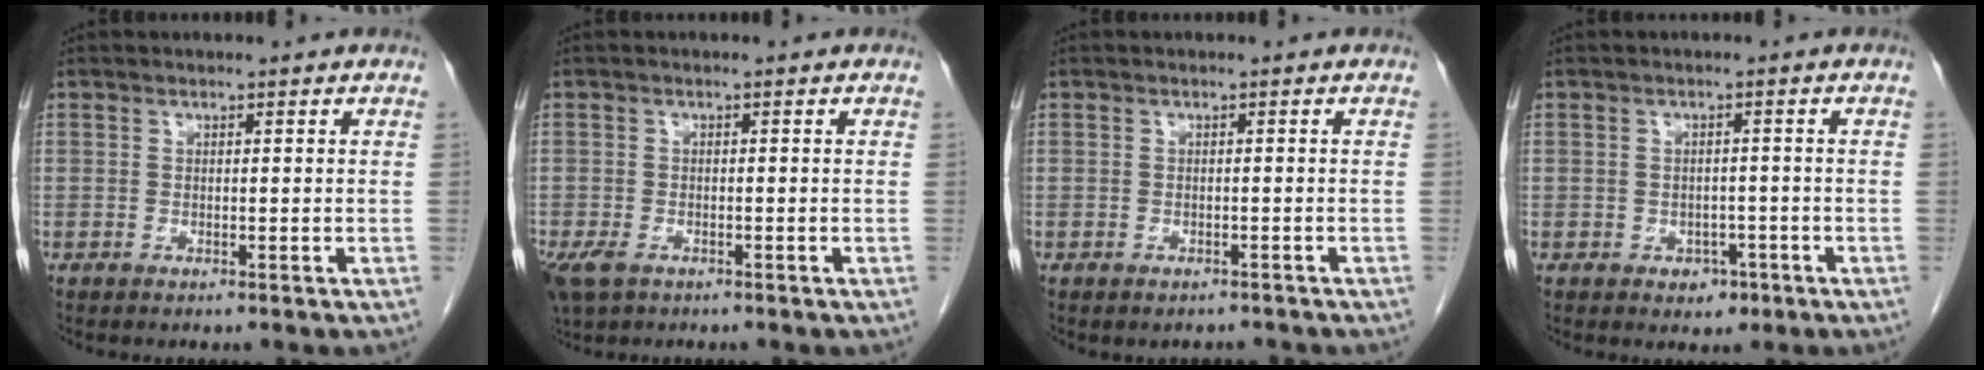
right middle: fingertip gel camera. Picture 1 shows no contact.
{"total": 5.3, "force": [-3.1, 3.0, 3.0], "torque": [-0.069, -0.012, -0.051]}
{"total": 1.6, "force": [-1.5, 0.4, 0.1], "torque": [-0.002, -0.001, -0.021]}
{"total": 2.3, "force": [-1.3, 1.6, 1.1], "torque": [-0.010, 0.004, -0.011]}